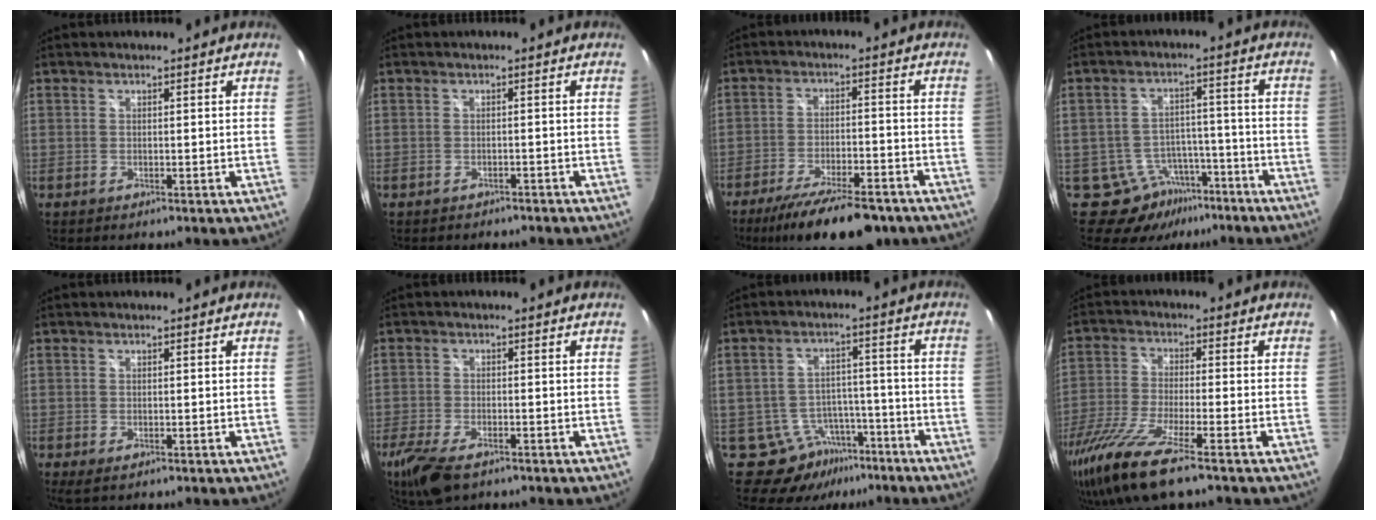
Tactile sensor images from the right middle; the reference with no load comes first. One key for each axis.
{"total": 2.2, "fx": -1.9, "fy": 0.8, "fz": 0.6, "tx": -0.013, "ty": -0.007, "tz": -0.025}
{"total": 15.7, "fx": -12.2, "fy": 4.1, "fz": 9.0, "tx": -0.172, "ty": -0.028, "tz": -0.185}
{"total": 7.3, "fx": -5.0, "fy": 5.2, "fz": 0.5, "tx": -0.007, "ty": 0.030, "tz": -0.064}
{"total": 1.4, "fx": -0.5, "fy": 0.6, "fz": 1.2, "tx": -0.021, "ty": -0.004, "tz": -0.005}
{"total": 8.6, "fx": -5.9, "fy": 3.5, "fz": 5.2, "tx": -0.133, "ty": -0.029, "tz": -0.109}
{"total": 9.0, "fx": -6.2, "fy": 6.2, "fz": 1.9, "tx": -0.034, "ty": 0.022, "tz": -0.077}
{"total": 15.4, "fx": -10.7, "fy": 2.0, "fz": 11.0, "tx": -0.234, "ty": -0.051, "tz": -0.198}